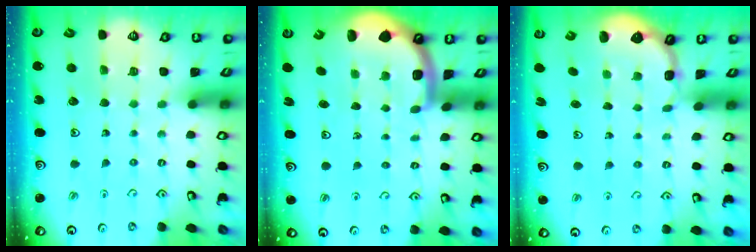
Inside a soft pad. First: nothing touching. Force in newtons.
{"total": 3.4, "press": 3.4, "slide": 0.4}
{"total": 2.6, "press": 2.1, "slide": 1.6}